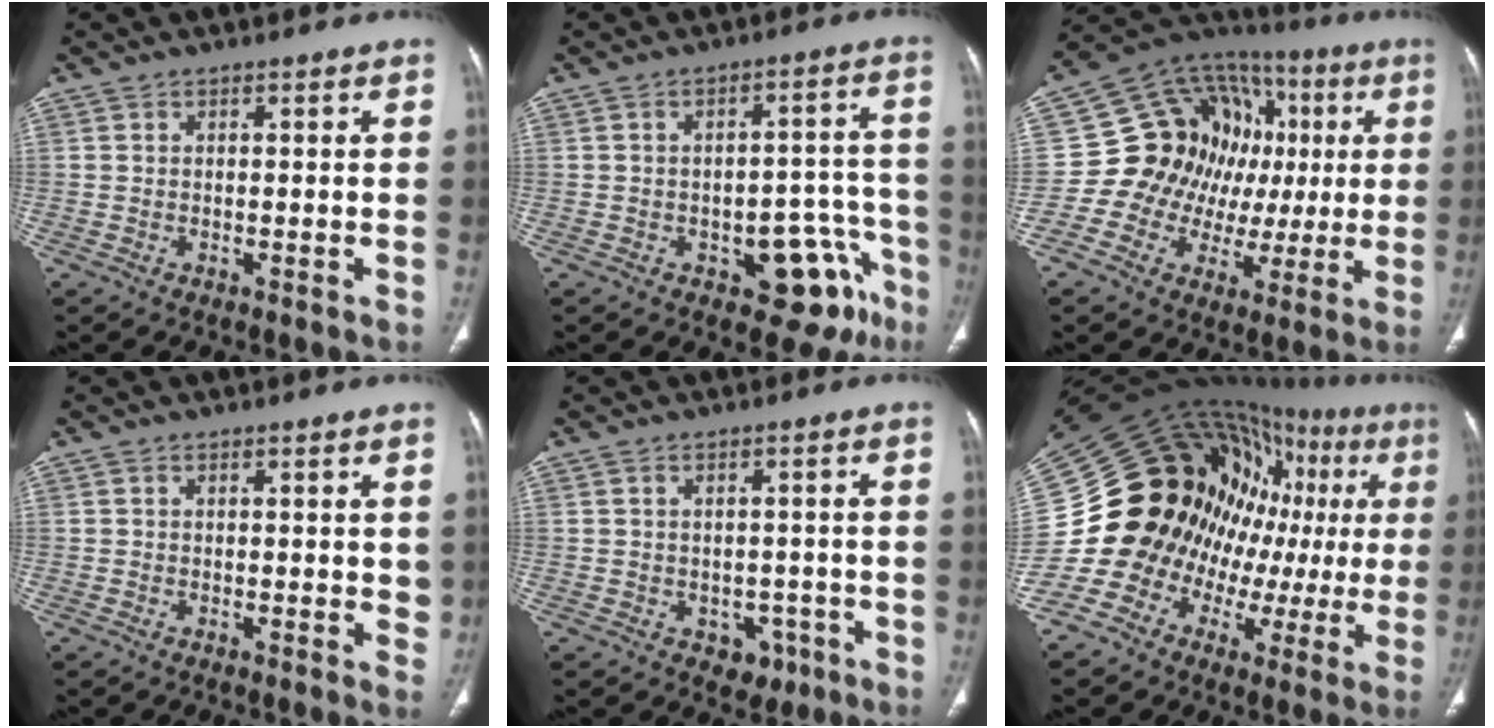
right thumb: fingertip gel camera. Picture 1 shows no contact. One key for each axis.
{"total": 12.3, "fx": -6.2, "fy": 6.6, "fz": 8.3, "tx": -0.053, "ty": 0.053, "tz": -0.072}
{"total": 20.3, "fx": 1.0, "fy": 16.9, "fz": 11.3, "tx": -0.102, "ty": 0.052, "tz": 0.023}
{"total": 3.1, "fx": 0.6, "fy": 1.5, "fz": 2.6, "tx": -0.017, "ty": -0.008, "tz": 0.004}
{"total": 4.2, "fx": -1.6, "fy": 3.4, "fz": 1.9, "tx": -0.001, "ty": 0.009, "tz": -0.011}
{"total": 27.3, "fx": 0.7, "fy": 18.8, "fz": 19.7, "tx": -0.269, "ty": 0.067, "tz": 0.011}